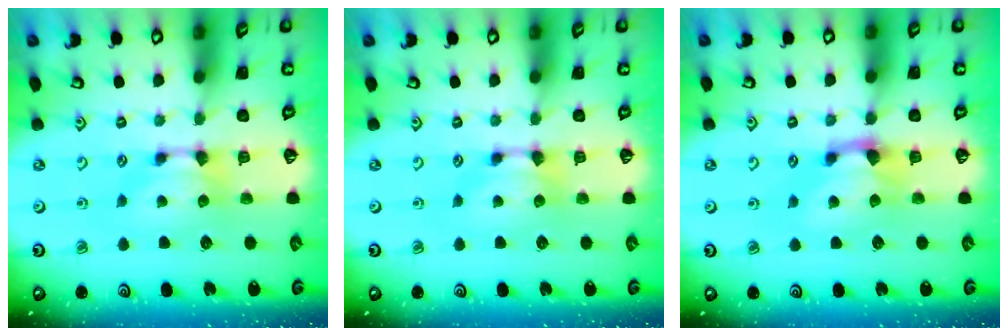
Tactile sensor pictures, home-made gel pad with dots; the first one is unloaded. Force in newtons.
{"total": 0.0}
{"total": 2.2, "press": 2.1, "slide": 0.9}